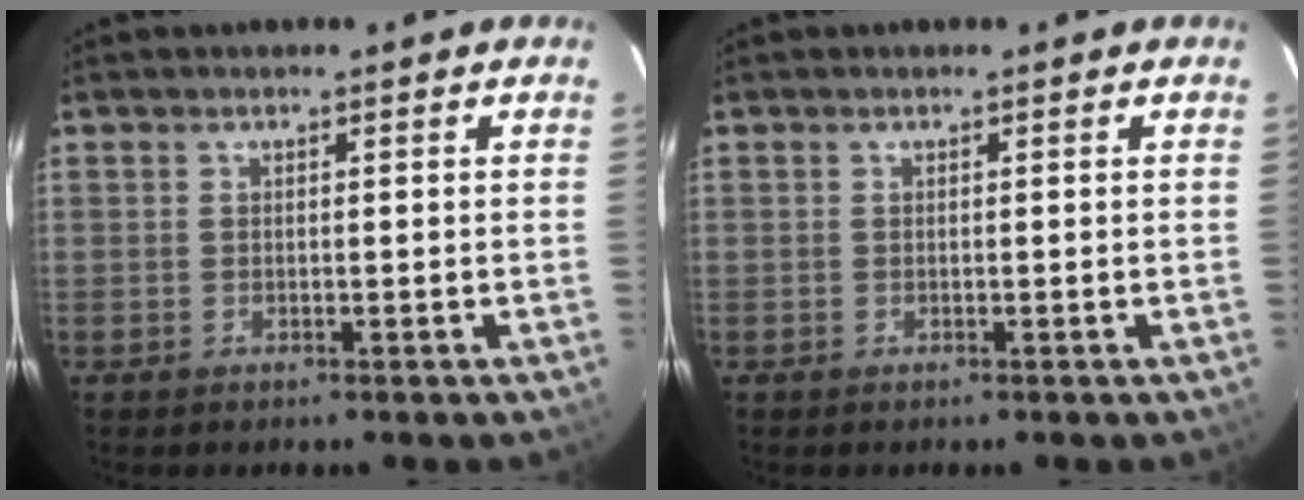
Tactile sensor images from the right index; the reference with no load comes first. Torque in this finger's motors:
{"motor_torque": [0.00, 0.00, 0.03, 0.01]}